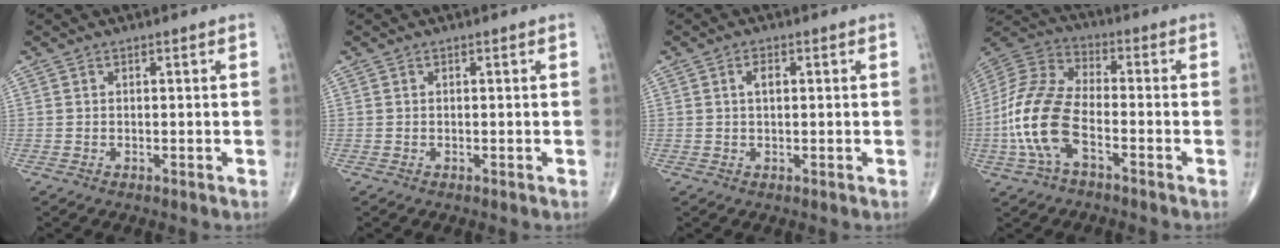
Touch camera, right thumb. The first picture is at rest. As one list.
[{"total": 0.0}, {"total": 2.1, "force": [0.5, 1.1, 1.8], "torque": [-0.032, 0.004, 0.007]}, {"total": 14.9, "force": [-4.6, 7.3, 12.1], "torque": [-0.267, 0.034, -0.095]}]